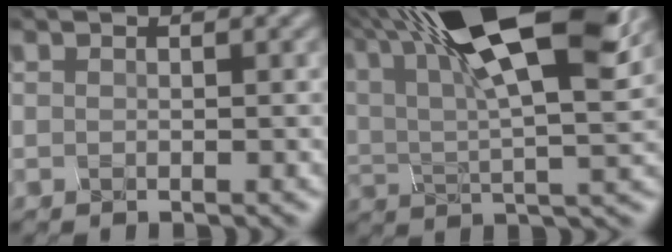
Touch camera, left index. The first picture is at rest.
{"total": 14.6, "force": [8.1, 4.0, 11.5], "torque": [-0.203, 0.021, 0.143]}